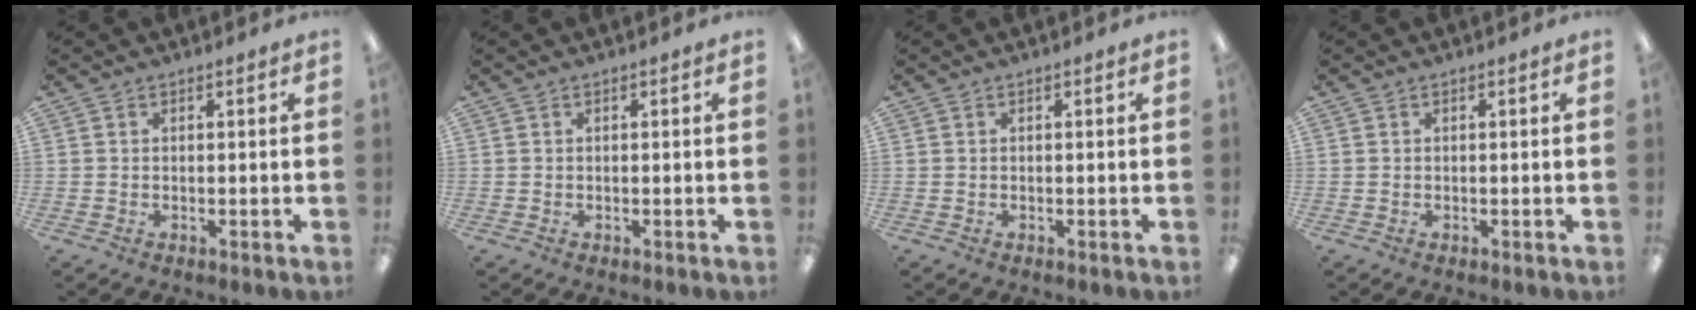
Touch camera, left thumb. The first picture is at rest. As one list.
[{"total": 0.0}, {"total": 0.0}, {"total": 0.0}]